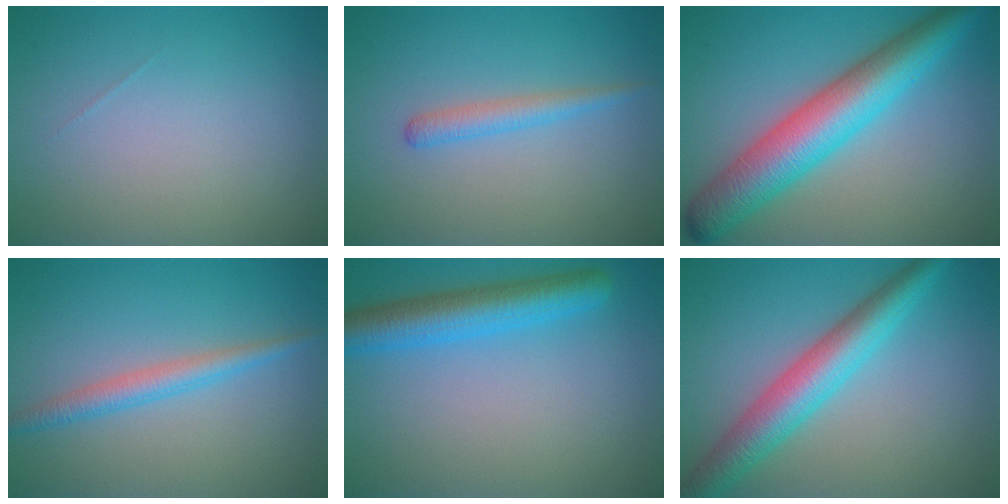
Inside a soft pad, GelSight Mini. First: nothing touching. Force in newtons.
{"total": 1.8, "press": 1.8, "slide": 0.1}
{"total": 8.4, "press": 8.4, "slide": 0.2}
{"total": 2.4, "press": 2.4, "slide": 0.0}
{"total": 5.2, "press": 5.2, "slide": 0.2}
{"total": 6.1, "press": 6.1, "slide": 0.2}